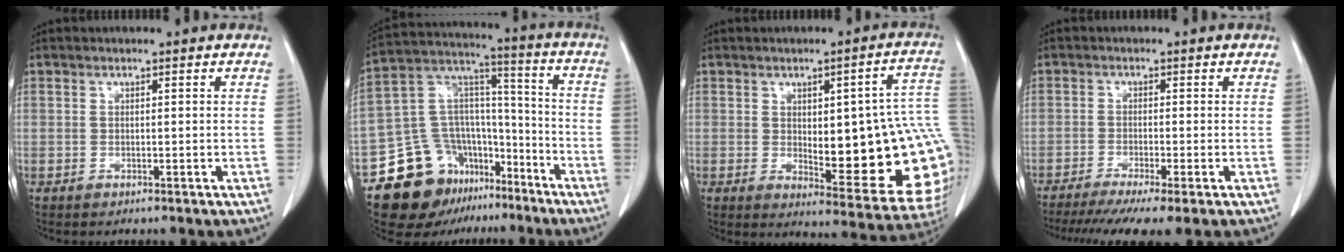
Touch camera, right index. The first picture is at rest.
{"total": 17.8, "force": [-11.5, 11.7, 6.8], "torque": [-0.115, 0.086, -0.188]}
{"total": 21.1, "force": [-0.4, 5.5, 20.4], "torque": [-0.179, 0.015, 0.014]}
{"total": 9.3, "force": [-7.0, 0.3, 6.1], "torque": [-0.090, -0.018, -0.109]}